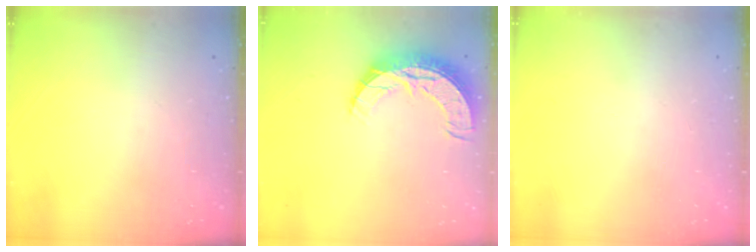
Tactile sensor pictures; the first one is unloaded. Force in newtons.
{"total": 10.3, "press": 10.3, "slide": 0.9}
{"total": 0.0}